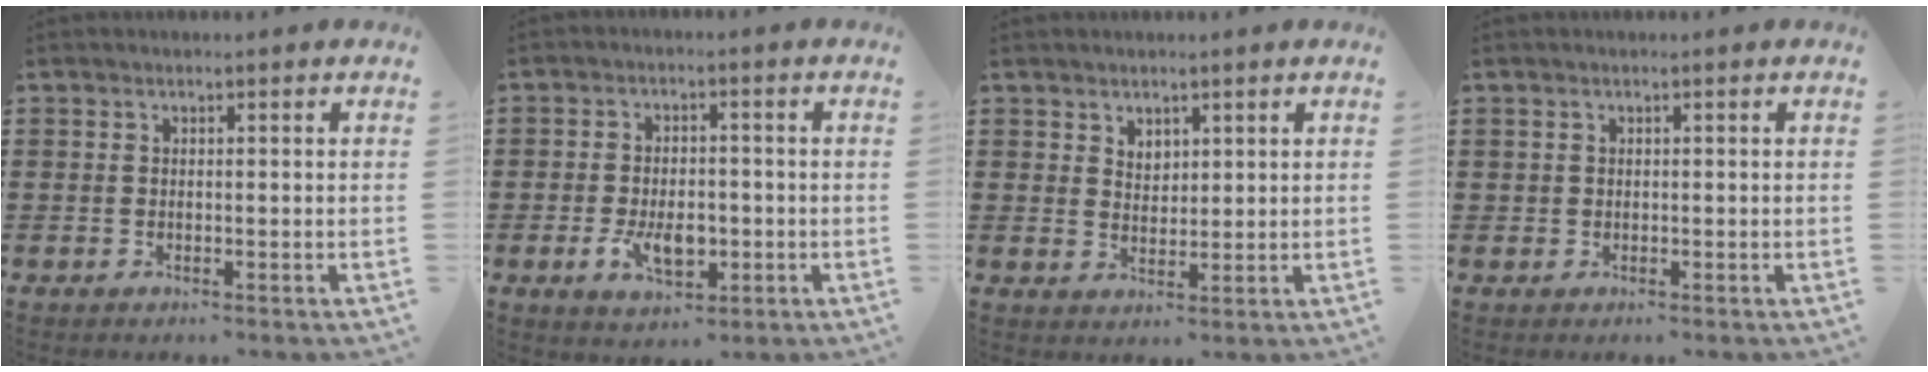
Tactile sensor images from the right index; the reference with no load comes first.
{"total": 5.8, "force": [-1.4, 3.4, 4.5], "torque": [-0.080, 0.001, -0.026]}
{"total": 2.4, "force": [1.9, 1.5, 0.3], "torque": [-0.009, 0.006, 0.036]}
{"total": 0.6, "force": [0.2, 0.5, 0.1], "torque": [-0.002, 0.004, 0.004]}